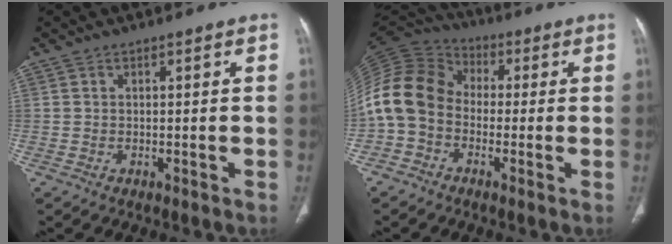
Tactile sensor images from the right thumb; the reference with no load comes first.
{"total": 13.5, "force": [-2.1, 10.5, 8.2], "torque": [-0.163, 0.045, -0.057]}